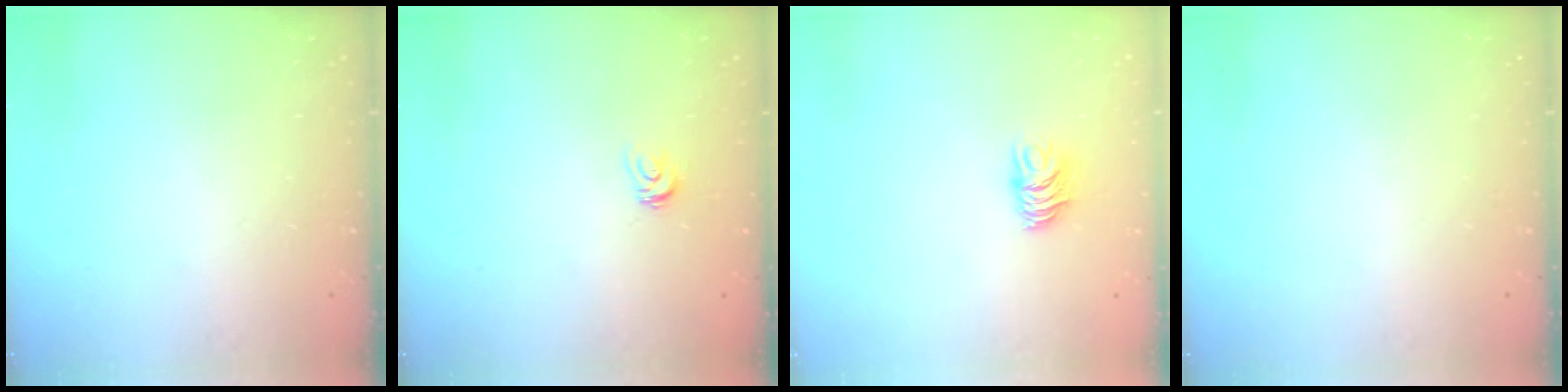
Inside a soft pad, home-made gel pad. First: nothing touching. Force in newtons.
{"total": 3.6, "press": 3.6, "slide": 0.1}
{"total": 6.2, "press": 6.2, "slide": 0.5}
{"total": 0.0}